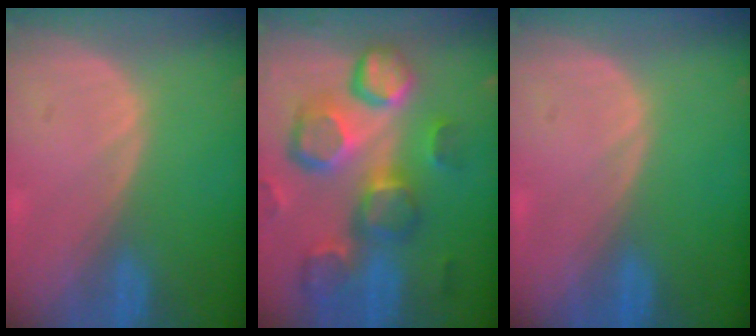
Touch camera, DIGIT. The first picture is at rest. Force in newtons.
{"total": 13.1, "press": 11.4, "slide": 6.4}
{"total": 0.0}